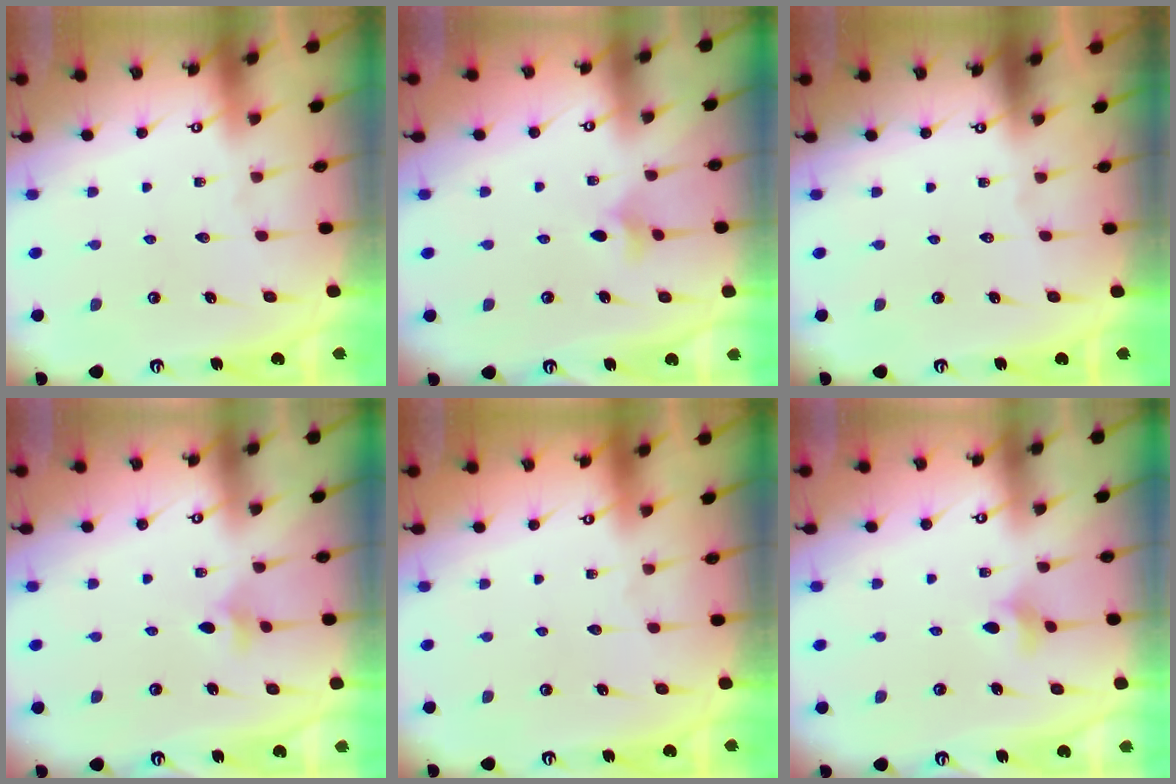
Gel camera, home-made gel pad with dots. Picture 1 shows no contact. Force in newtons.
{"total": 4.0, "press": 3.9, "slide": 0.7}
{"total": 0.0}
{"total": 3.8, "press": 3.7, "slide": 0.9}
{"total": 0.0}
{"total": 3.9, "press": 3.8, "slide": 0.7}